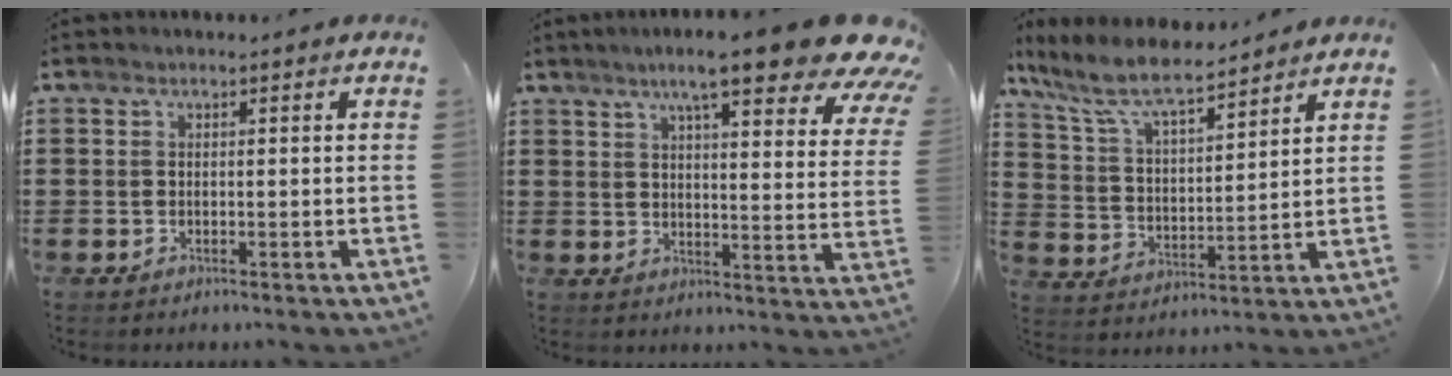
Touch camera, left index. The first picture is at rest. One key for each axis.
{"total": 11.6, "fx": 8.6, "fy": 1.2, "fz": 7.6, "tx": -0.134, "ty": -0.037, "tz": 0.137}
{"total": 8.5, "fx": 7.2, "fy": 1.3, "fz": 4.2, "tx": -0.112, "ty": -0.034, "tz": 0.126}